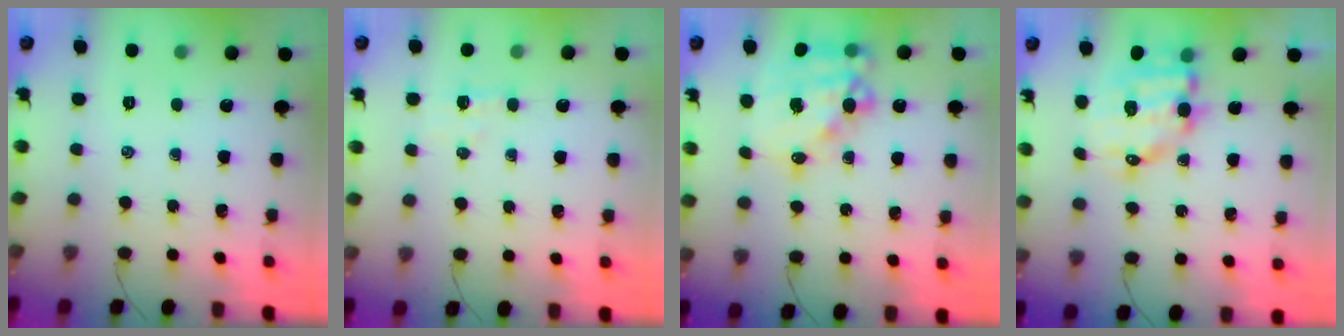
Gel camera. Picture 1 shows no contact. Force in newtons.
{"total": 3.3, "press": 3.2, "slide": 0.9}
{"total": 14.8, "press": 14.5, "slide": 3.1}
{"total": 9.9, "press": 9.6, "slide": 2.3}